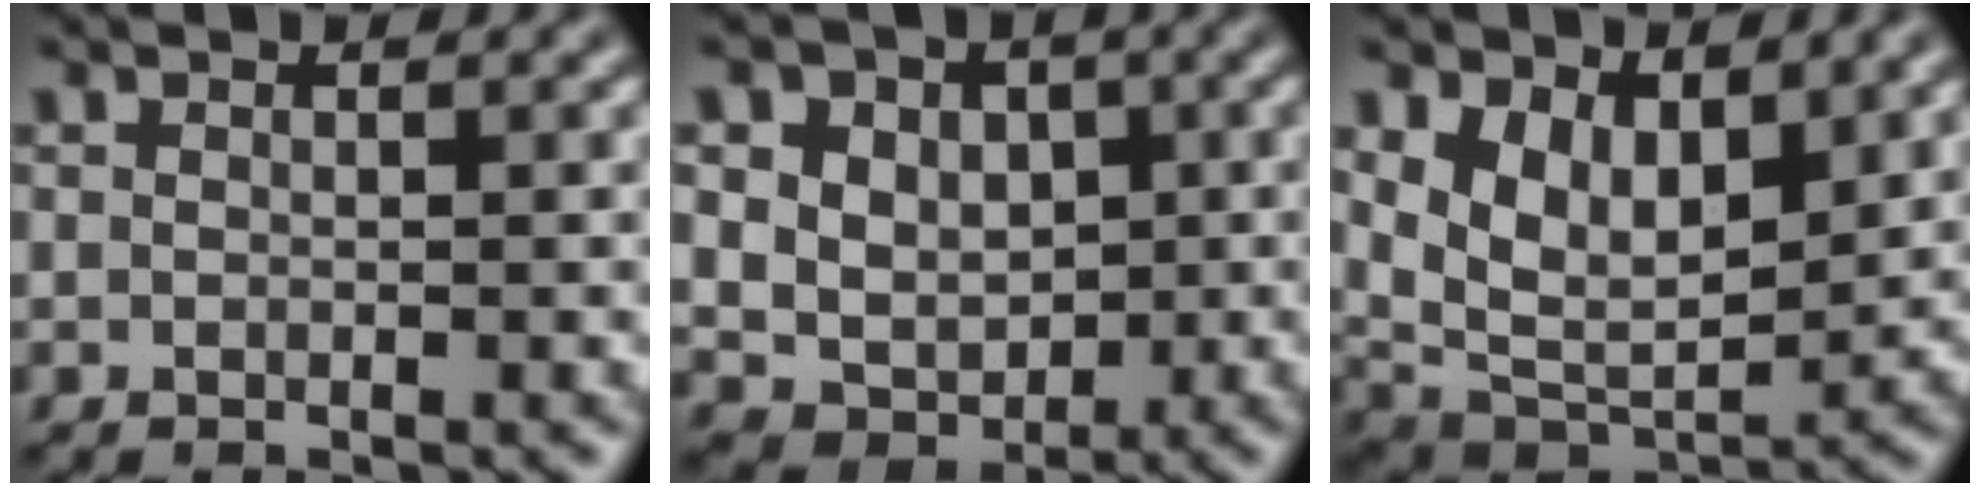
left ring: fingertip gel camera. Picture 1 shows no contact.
{"total": 8.7, "force": [2.5, 7.3, 4.1], "torque": [-0.077, 0.019, 0.035]}
{"total": 7.7, "force": [2.9, 4.6, 5.5], "torque": [-0.098, -0.023, 0.051]}